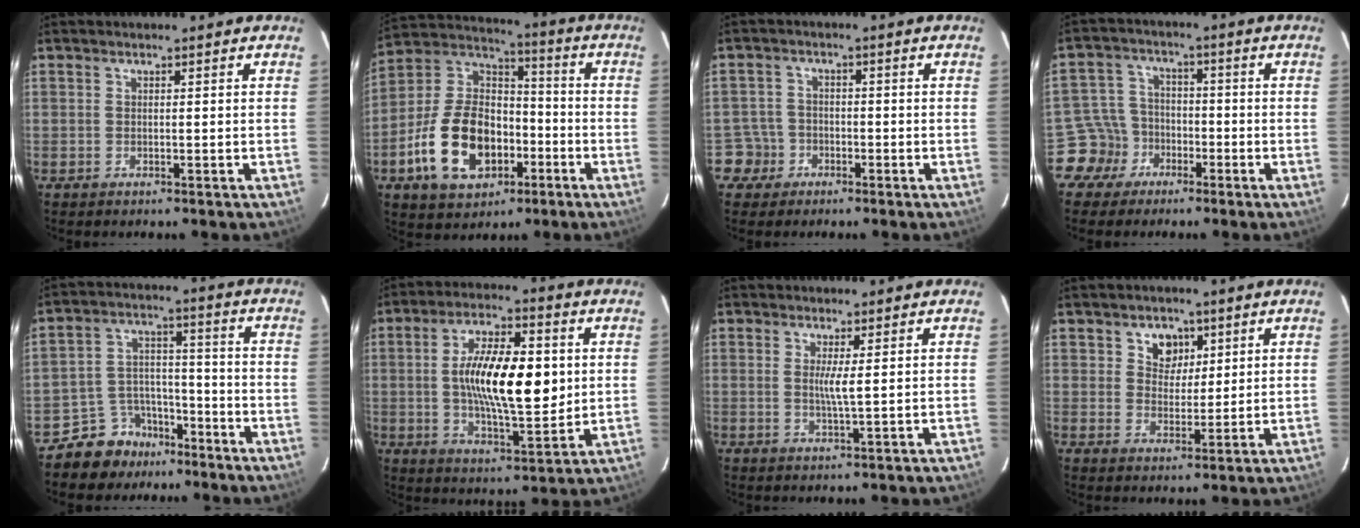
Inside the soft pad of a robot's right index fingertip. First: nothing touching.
{"total": 19.0, "force": [-7.0, 12.2, 12.8], "torque": [-0.281, 0.024, -0.107]}
{"total": 5.3, "force": [-3.1, 4.3, -0.2], "torque": [-0.006, 0.025, -0.064]}
{"total": 7.1, "force": [-4.0, 5.8, -0.1], "torque": [-0.016, 0.027, -0.079]}
{"total": 9.1, "force": [-7.0, 5.8, 0.8], "torque": [-0.028, 0.047, -0.109]}
{"total": 15.9, "force": [1.3, 5.7, 14.8], "torque": [-0.260, 0.003, 0.022]}
{"total": 2.7, "force": [0.6, -0.2, 2.6], "torque": [-0.046, -0.006, 0.008]}
{"total": 5.1, "force": [2.3, 4.1, 1.9], "torque": [-0.022, 0.003, 0.044]}